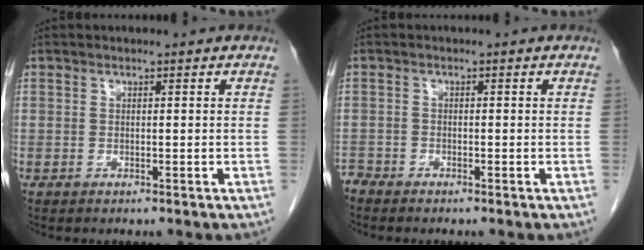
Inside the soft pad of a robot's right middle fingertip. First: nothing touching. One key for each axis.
{"total": 1.5, "fx": -1.5, "fy": 0.2, "fz": -0.2, "tx": 0.003, "ty": -0.005, "tz": -0.031}